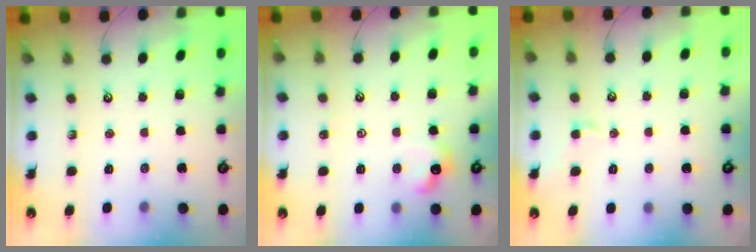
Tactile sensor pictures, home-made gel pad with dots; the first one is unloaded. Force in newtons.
{"total": 4.4, "press": 4.4, "slide": 0.6}
{"total": 0.5, "press": 0.1, "slide": 0.5}